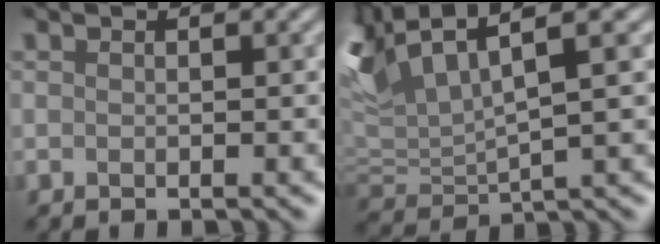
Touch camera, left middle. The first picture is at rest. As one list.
[{"total": 8.3, "force": [6.2, 2.1, 5.1], "torque": [-0.115, 0.021, 0.114]}]